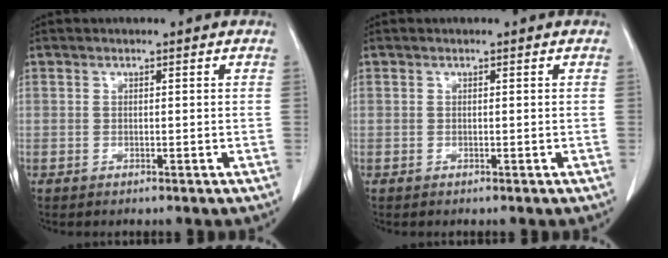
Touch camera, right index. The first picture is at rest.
{"total": 0.0}